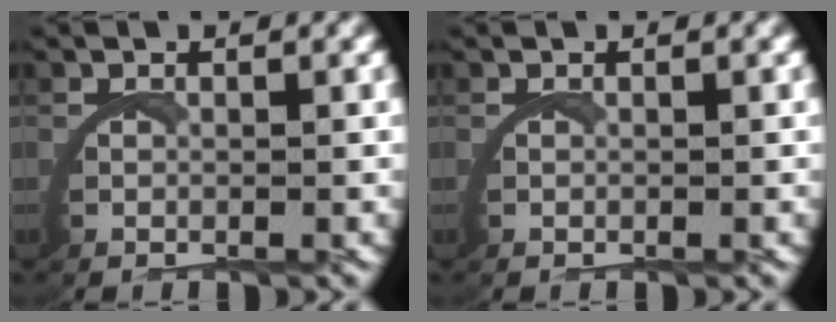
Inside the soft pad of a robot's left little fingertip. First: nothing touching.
{"total": 0.0}